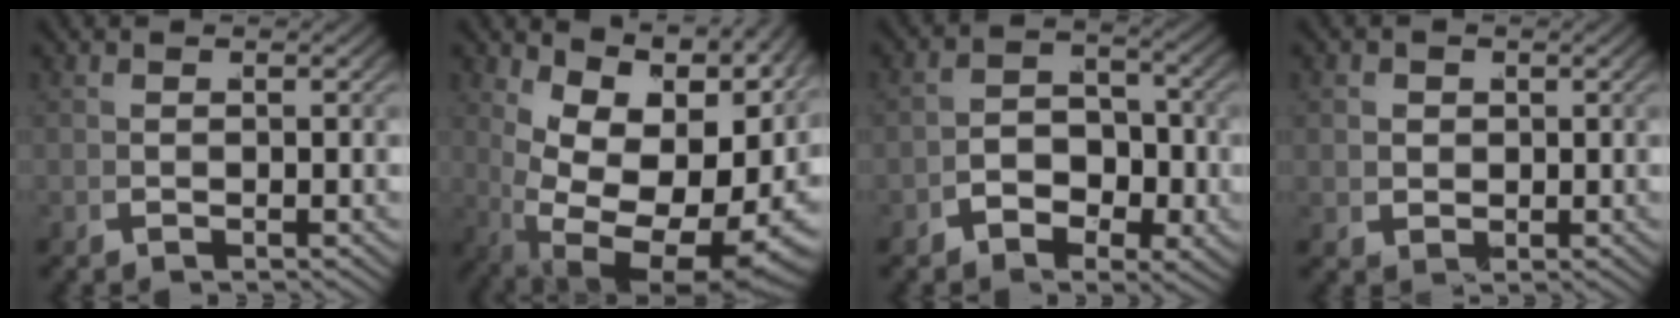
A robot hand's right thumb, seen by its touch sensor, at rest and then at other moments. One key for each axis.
{"total": 16.2, "fx": 0.1, "fy": 9.5, "fz": 13.2, "tx": -0.242, "ty": -0.056, "tz": 0.043}
{"total": 4.2, "fx": -1.0, "fy": 3.1, "fz": 2.6, "tx": -0.027, "ty": -0.005, "tz": -0.022}
{"total": 2.6, "fx": 0.7, "fy": 2.3, "fz": 1.0, "tx": -0.027, "ty": -0.006, "tz": 0.017}